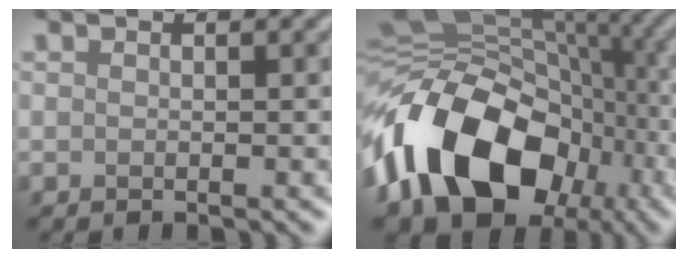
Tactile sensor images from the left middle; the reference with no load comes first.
{"total": 14.2, "force": [-5.4, 9.8, 8.8], "torque": [-0.168, 0.007, -0.103]}